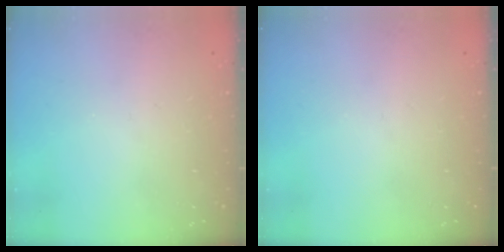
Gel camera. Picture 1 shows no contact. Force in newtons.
{"total": 0.0}